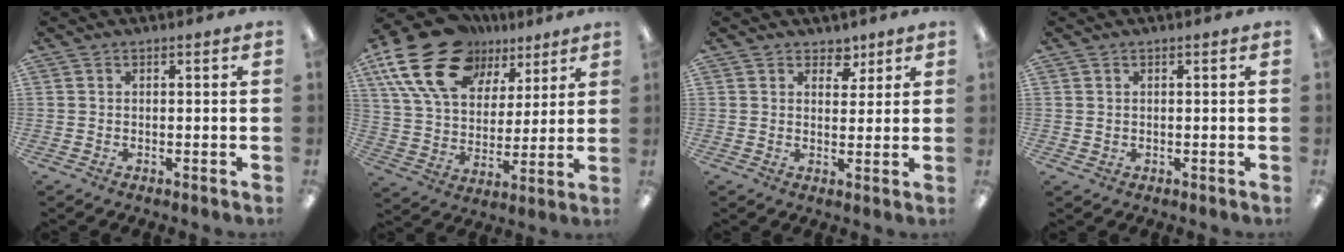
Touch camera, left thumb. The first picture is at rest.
{"total": 21.6, "force": [12.0, 13.4, 12.0], "torque": [-0.230, -0.044, 0.221]}
{"total": 4.2, "force": [2.9, 2.9, 1.0], "torque": [-0.007, -0.015, 0.050]}
{"total": 0.8, "force": [0.5, 0.6, 0.1], "torque": [-0.003, 0.003, 0.008]}